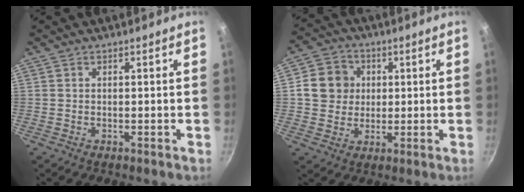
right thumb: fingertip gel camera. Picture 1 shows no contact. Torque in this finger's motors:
{"motor_torque": [0.71, 1.91, 0.68, -0.51, 0.05]}